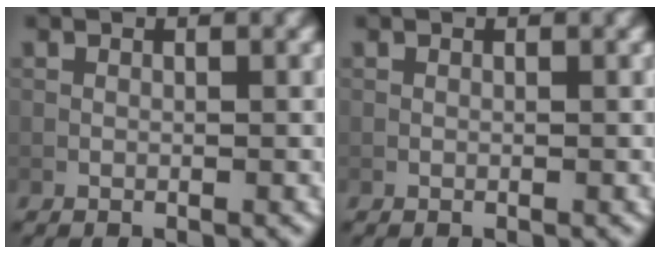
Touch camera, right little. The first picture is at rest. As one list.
[{"total": 0.0}]